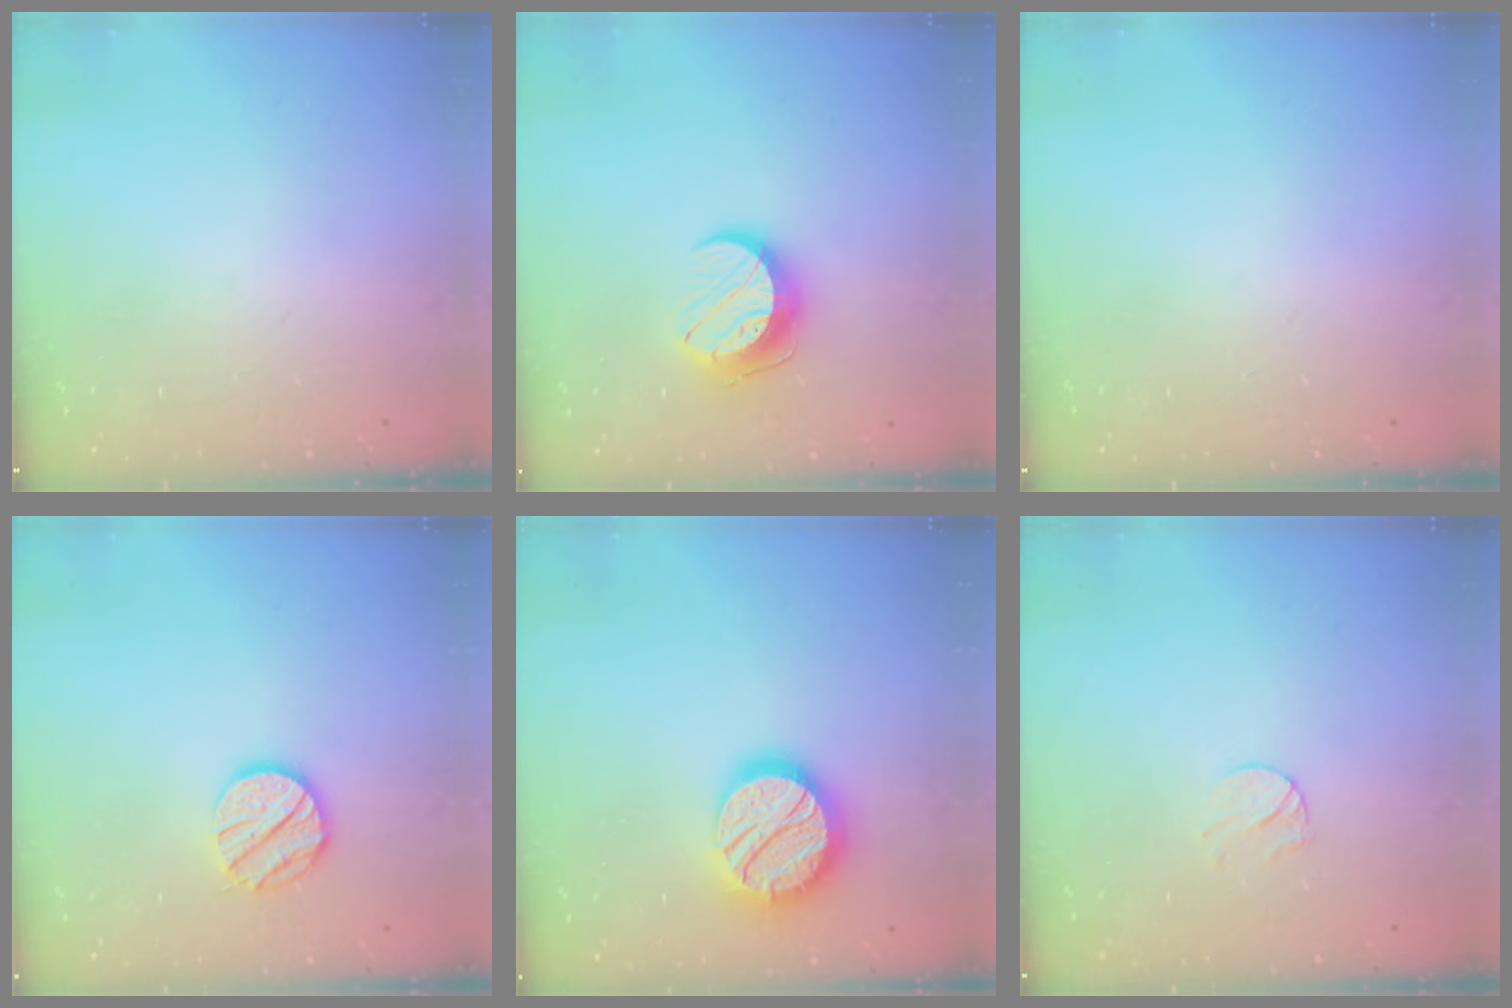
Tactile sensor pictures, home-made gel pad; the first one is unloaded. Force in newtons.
{"total": 10.5, "press": 10.5, "slide": 0.4}
{"total": 0.0}
{"total": 12.2, "press": 12.1, "slide": 1.4}
{"total": 18.0, "press": 18.0, "slide": 1.2}
{"total": 6.6, "press": 6.5, "slide": 0.6}